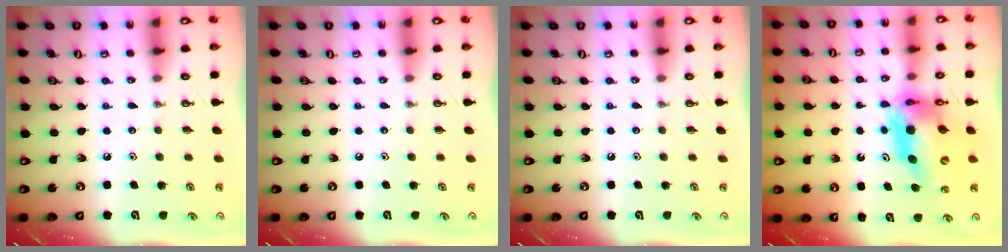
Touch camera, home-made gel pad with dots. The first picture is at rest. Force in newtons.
{"total": 0.0}
{"total": 0.0}
{"total": 13.8, "press": 13.8, "slide": 1.2}